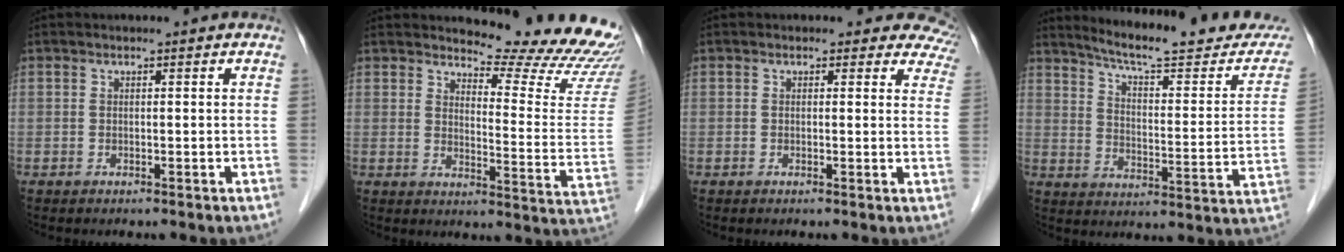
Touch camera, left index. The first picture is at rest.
{"total": 17.0, "force": [16.3, 1.1, 4.6], "torque": [-0.051, -0.122, 0.175]}
{"total": 6.9, "force": [5.9, 3.6, 0.2], "torque": [0.046, -0.011, 0.022]}
{"total": 21.0, "force": [19.3, 2.2, 8.1], "torque": [-0.109, -0.062, 0.246]}